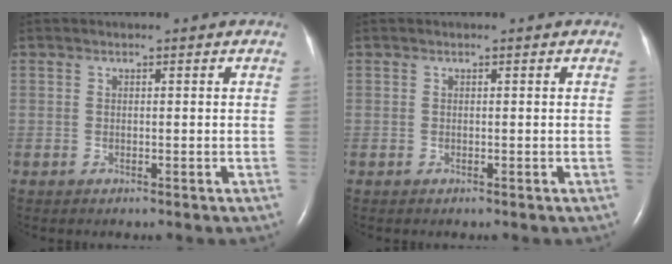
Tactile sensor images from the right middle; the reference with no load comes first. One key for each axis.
{"total": 0.0}